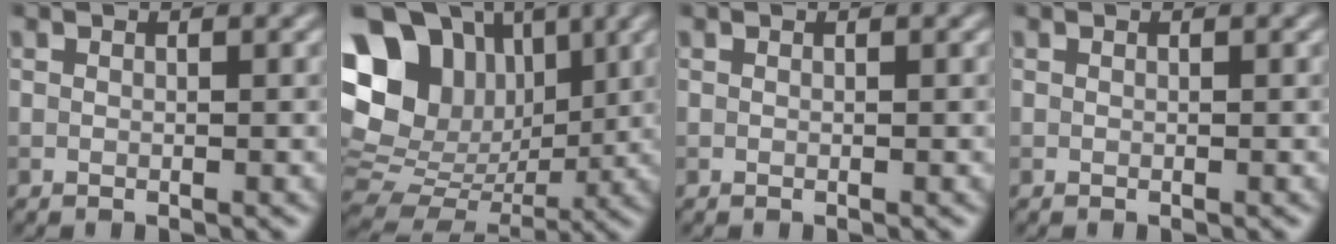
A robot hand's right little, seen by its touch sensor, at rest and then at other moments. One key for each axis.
{"total": 17.5, "fx": 5.5, "fy": 13.6, "fz": 9.5, "tx": -0.202, "ty": 0.042, "tz": 0.106}
{"total": 0.0}
{"total": 0.0}